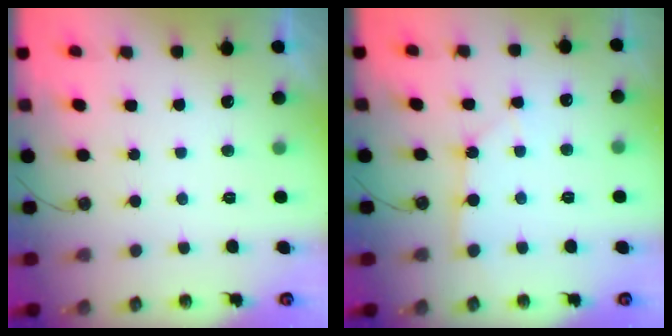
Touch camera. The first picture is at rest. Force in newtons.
{"total": 2.6, "press": 2.6, "slide": 0.2}